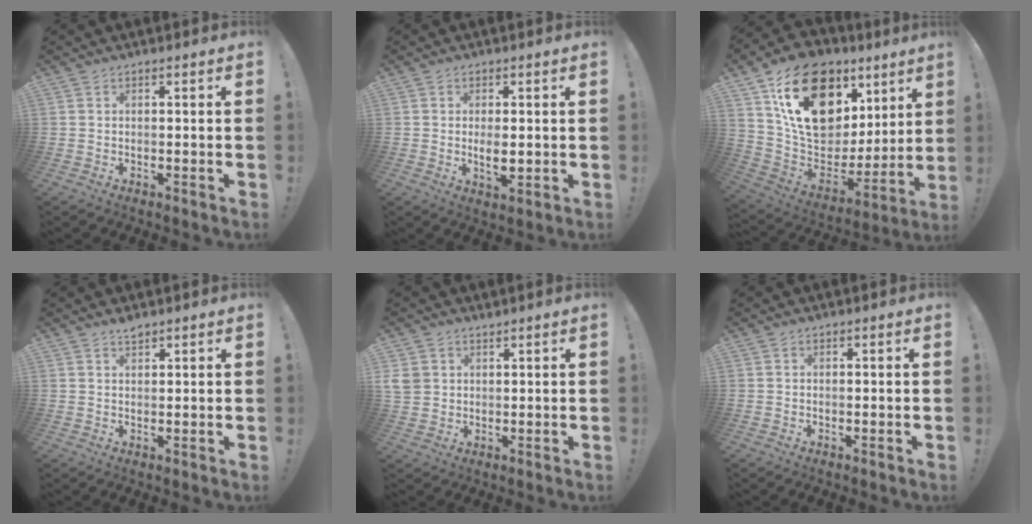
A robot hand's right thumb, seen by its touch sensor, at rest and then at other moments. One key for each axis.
{"total": 4.5, "fx": 0.1, "fy": 1.8, "fz": 4.1, "tx": -0.063, "ty": -0.004, "tz": 0.000}
{"total": 23.4, "fx": 12.0, "fy": 15.0, "fz": 13.4, "tx": -0.195, "ty": -0.059, "tz": 0.238}
{"total": 1.8, "fx": 1.7, "fy": 0.4, "fz": 0.6, "tx": -0.004, "ty": -0.009, "tz": 0.029}
{"total": 5.1, "fx": 2.6, "fy": 3.7, "fz": 2.2, "tx": -0.047, "ty": -0.006, "tz": 0.055}
{"total": 0.0}